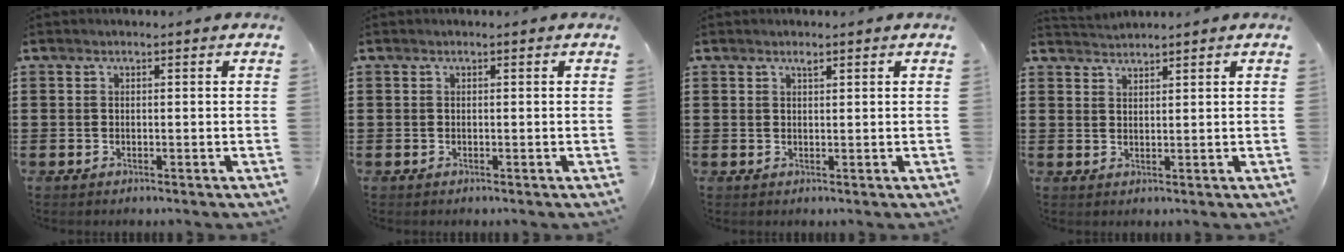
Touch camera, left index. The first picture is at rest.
{"total": 0.0}
{"total": 1.0, "force": [0.7, 0.2, 0.6], "torque": [-0.015, 0.000, 0.013]}
{"total": 1.8, "force": [1.8, -0.1, -0.2], "torque": [-0.001, 0.001, 0.035]}